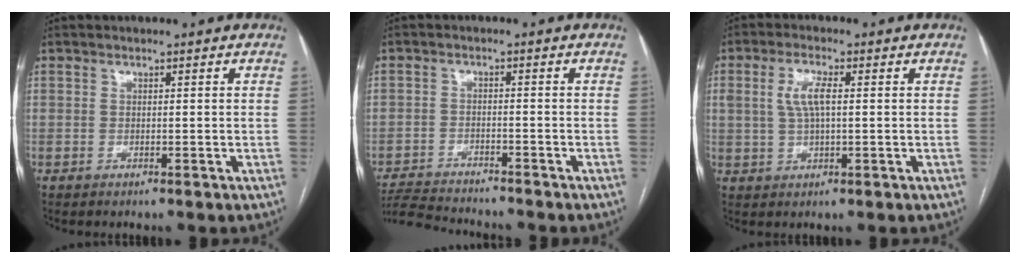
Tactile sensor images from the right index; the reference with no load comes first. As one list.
[{"total": 7.8, "force": [-7.6, 0.3, 1.5], "torque": [-0.025, -0.011, -0.133]}, {"total": 4.8, "force": [0.8, 1.4, 4.5], "torque": [-0.099, 0.008, 0.018]}]